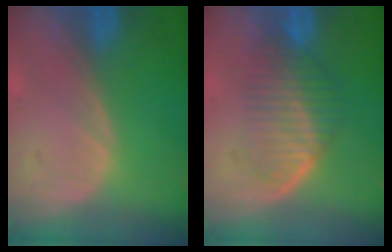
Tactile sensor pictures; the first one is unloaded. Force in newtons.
{"total": 5.9, "press": 5.8, "slide": 1.4}